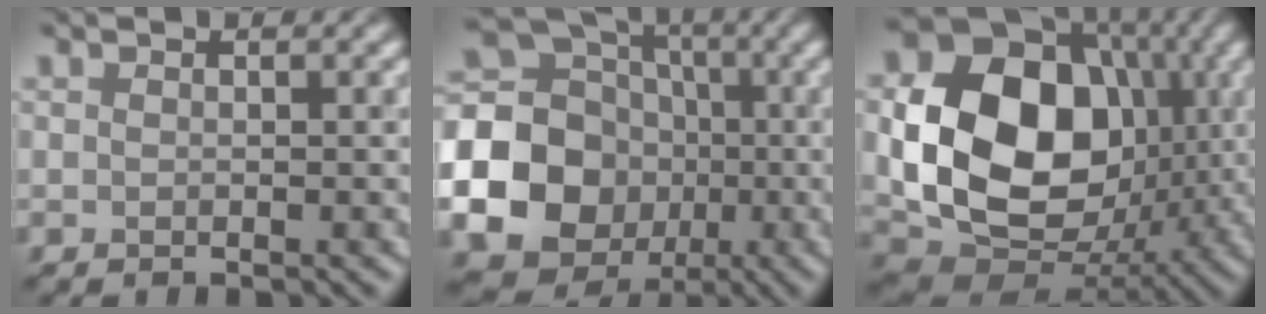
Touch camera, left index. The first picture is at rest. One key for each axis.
{"total": 23.2, "fx": -5.4, "fy": 21.7, "fz": 6.2, "tx": -0.175, "ty": -0.028, "tz": -0.121}
{"total": 14.8, "fx": 0.4, "fy": 11.6, "fz": 9.1, "tx": -0.159, "ty": -0.015, "tz": 0.010}